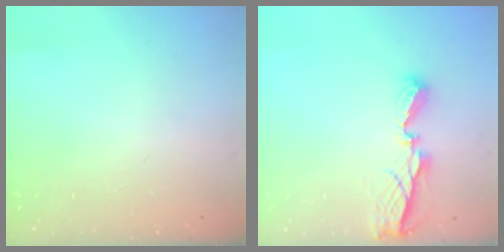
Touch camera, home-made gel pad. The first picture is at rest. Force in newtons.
{"total": 6.7, "press": 6.7, "slide": 0.2}